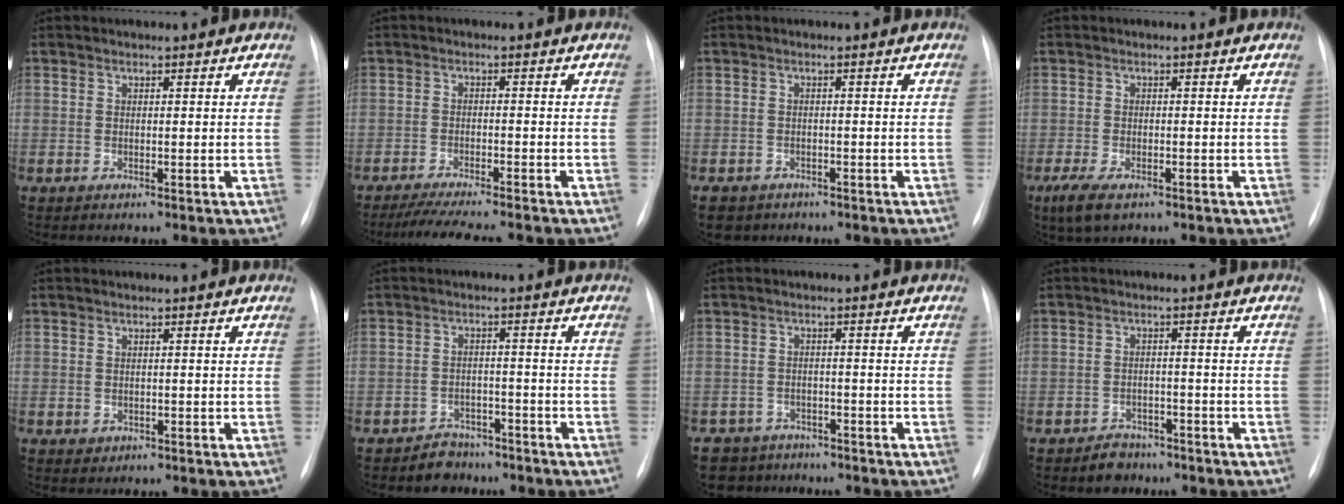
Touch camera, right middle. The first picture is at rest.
{"total": 9.1, "force": [-7.9, 0.3, 4.5], "torque": [-0.064, -0.019, -0.123]}
{"total": 5.0, "force": [-3.5, 3.4, 1.1], "torque": [-0.019, 0.001, -0.049]}
{"total": 4.5, "force": [-2.7, 1.7, 3.2], "torque": [-0.071, -0.009, -0.041]}
{"total": 0.9, "force": [-0.2, 0.8, 0.2], "torque": [-0.002, 0.004, 0.001]}
{"total": 3.8, "force": [-2.9, 2.4, -0.2], "torque": [0.000, 0.012, -0.043]}
{"total": 5.2, "force": [-4.2, 2.9, -0.6], "torque": [0.017, 0.006, -0.065]}
{"total": 3.3, "force": [-2.5, 2.2, 0.4], "torque": [-0.011, 0.011, -0.033]}